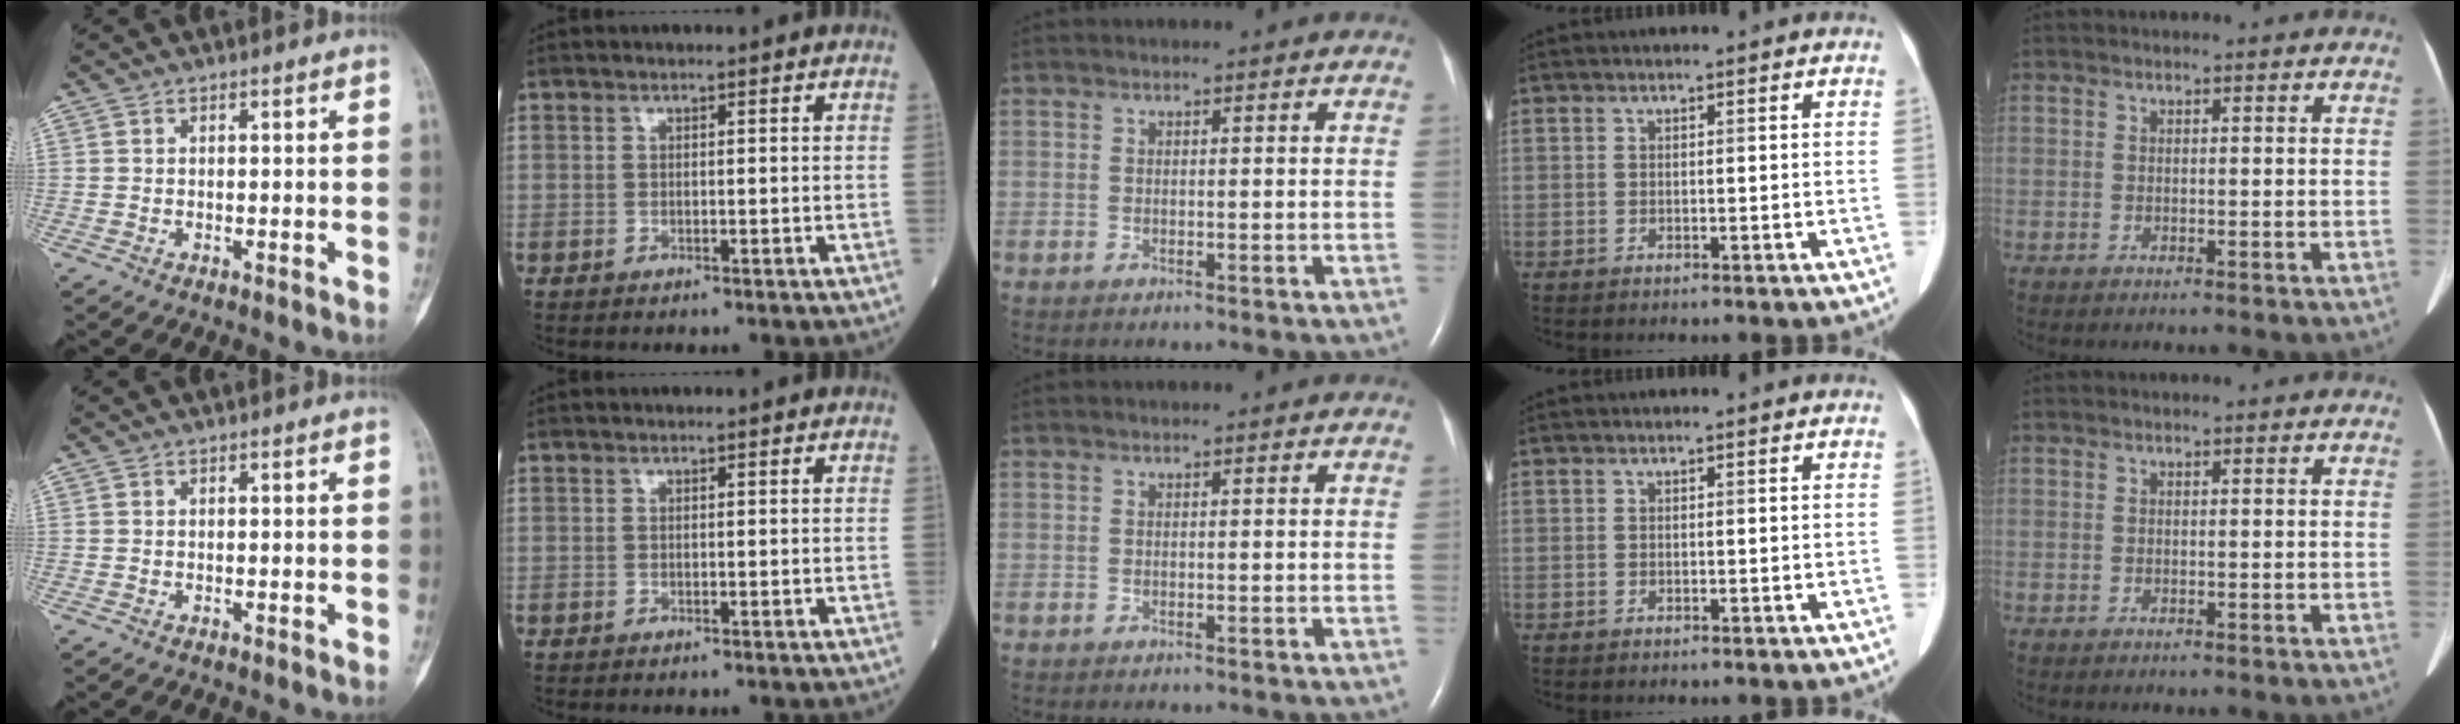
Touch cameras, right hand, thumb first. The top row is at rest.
{}